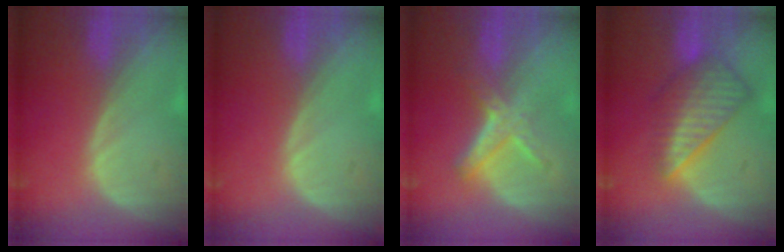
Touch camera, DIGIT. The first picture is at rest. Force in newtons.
{"total": 0.0}
{"total": 5.2, "press": 5.1, "slide": 0.8}
{"total": 8.4, "press": 7.3, "slide": 4.1}